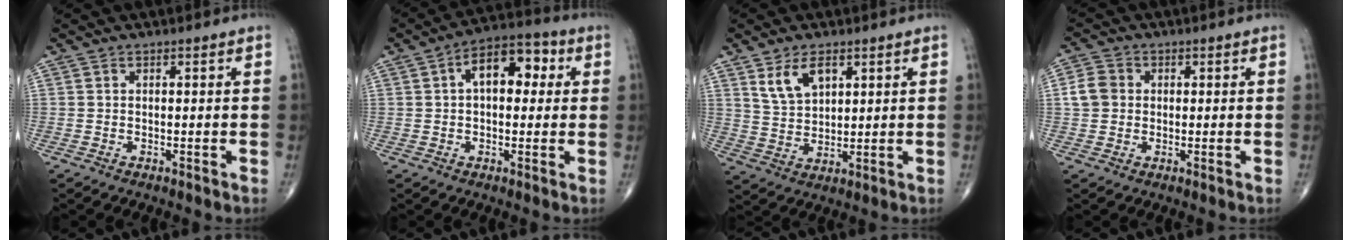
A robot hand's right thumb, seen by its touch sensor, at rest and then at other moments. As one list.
[{"total": 10.6, "force": [2.3, 6.0, 8.4], "torque": [-0.105, 0.028, 0.025]}, {"total": 6.8, "force": [3.6, 3.7, 4.5], "torque": [-0.070, -0.020, 0.075]}, {"total": 4.7, "force": [0.3, 4.0, 2.3], "torque": [-0.035, 0.009, 0.001]}]